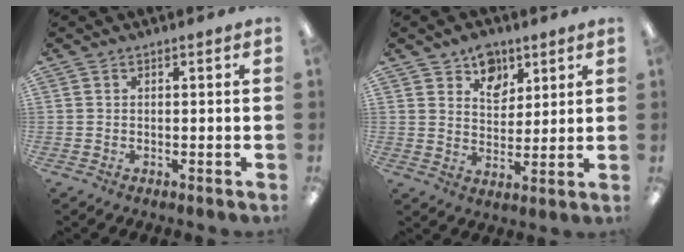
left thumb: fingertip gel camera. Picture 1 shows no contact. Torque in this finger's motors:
{"motor_torque": [-0.28, -0.01, 0.07, -0.24, 0.04]}